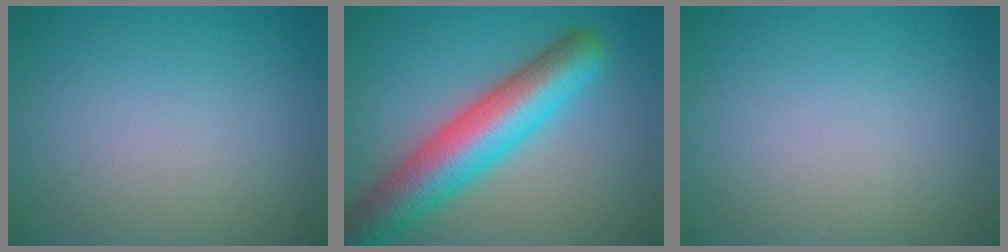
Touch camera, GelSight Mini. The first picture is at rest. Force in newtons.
{"total": 9.2, "press": 9.2, "slide": 0.5}
{"total": 0.0}